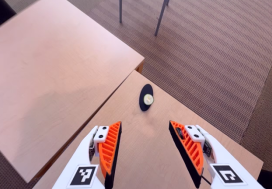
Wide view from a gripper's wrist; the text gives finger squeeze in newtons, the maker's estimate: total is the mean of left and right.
{"total": 0.5, "left": 0.5, "right": 0.5}